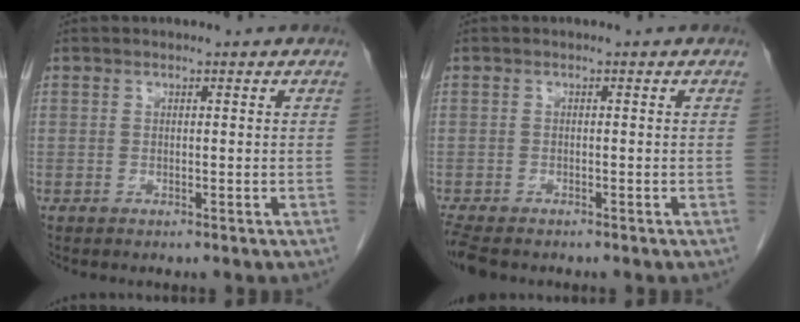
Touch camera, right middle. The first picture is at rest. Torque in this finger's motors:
{"motor_torque": [0.28, -0.12, 0.00, 0.02]}